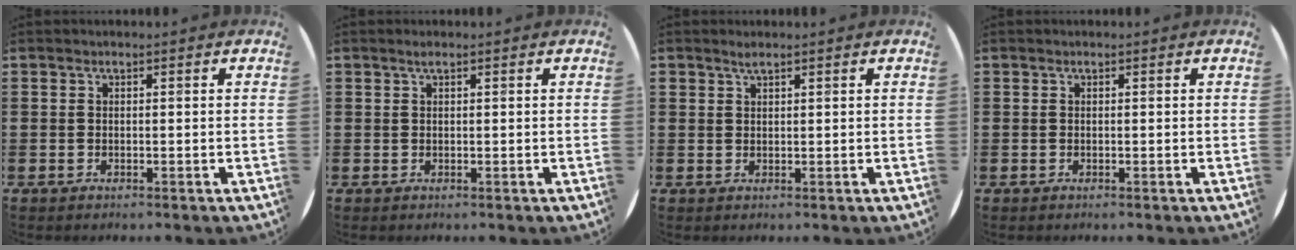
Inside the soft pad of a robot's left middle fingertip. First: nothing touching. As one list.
[{"total": 0.5, "force": [0.4, 0.1, 0.4], "torque": [-0.007, 0.001, 0.007]}, {"total": 0.9, "force": [0.9, 0.2, 0.3], "torque": [-0.006, 0.002, 0.016]}, {"total": 0.0}]